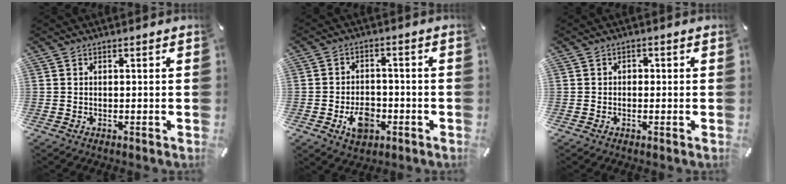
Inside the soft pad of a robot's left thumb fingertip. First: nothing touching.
{"total": 8.0, "force": [-2.7, 5.7, 4.9], "torque": [-0.086, 0.013, -0.046]}
{"total": 1.4, "force": [-0.5, 1.2, 0.4], "torque": [-0.009, 0.007, -0.013]}